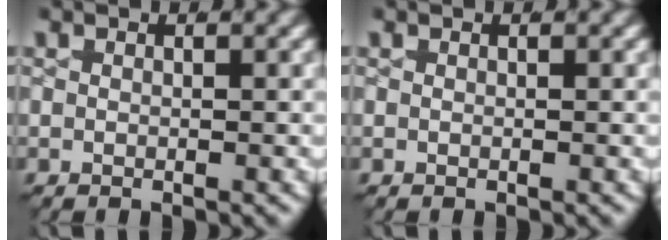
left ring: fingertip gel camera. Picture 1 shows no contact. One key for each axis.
{"total": 0.0}